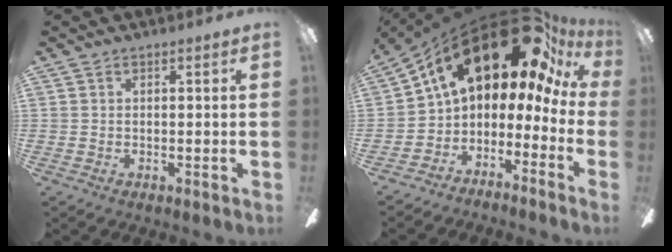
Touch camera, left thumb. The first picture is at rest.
{"total": 22.8, "force": [14.4, 10.8, 14.0], "torque": [-0.216, -0.103, 0.266]}